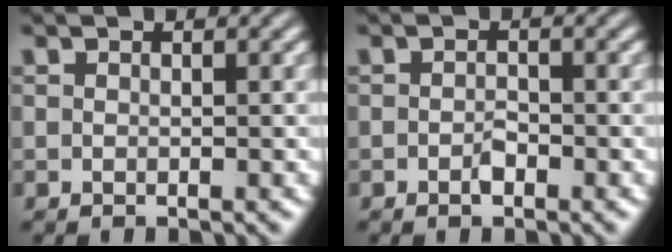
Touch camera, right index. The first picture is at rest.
{"total": 0.9, "force": [-0.8, -0.1, 0.5], "torque": [-0.001, -0.002, -0.013]}